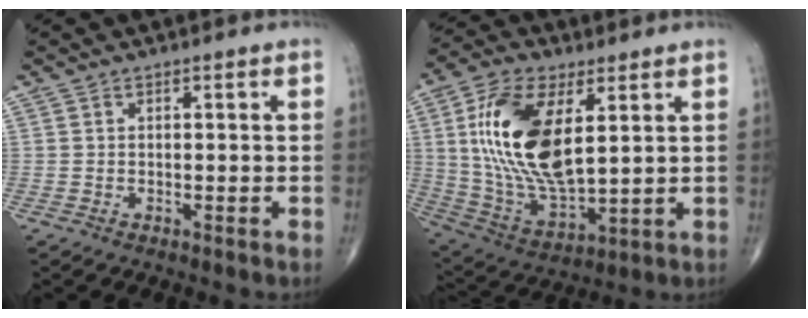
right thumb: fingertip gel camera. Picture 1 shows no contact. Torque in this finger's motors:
{"motor_torque": [2.35, 2.66, 1.94, 0.45, 0.26]}